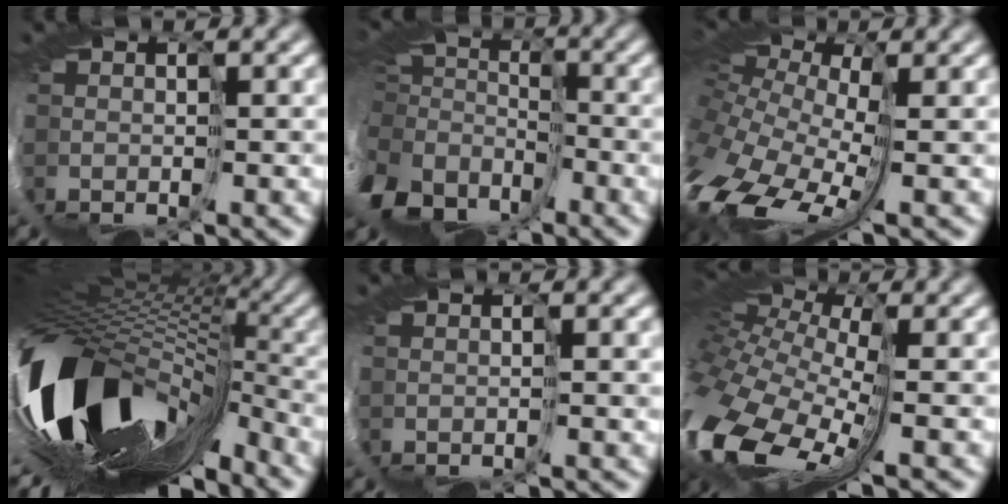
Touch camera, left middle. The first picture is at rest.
{"total": 12.3, "force": [-4.6, 8.6, 7.5], "torque": [-0.209, -0.037, -0.046]}
{"total": 12.8, "force": [-1.3, 7.4, 10.3], "torque": [-0.230, -0.045, -0.002]}
{"total": 13.5, "force": [-3.5, 7.5, 10.7], "torque": [-0.212, -0.047, -0.050]}
{"total": 1.6, "force": [0.7, 0.1, 1.5], "torque": [-0.027, 0.000, 0.008]}
{"total": 14.6, "force": [-2.4, 8.0, 11.9], "torque": [-0.262, -0.061, -0.019]}